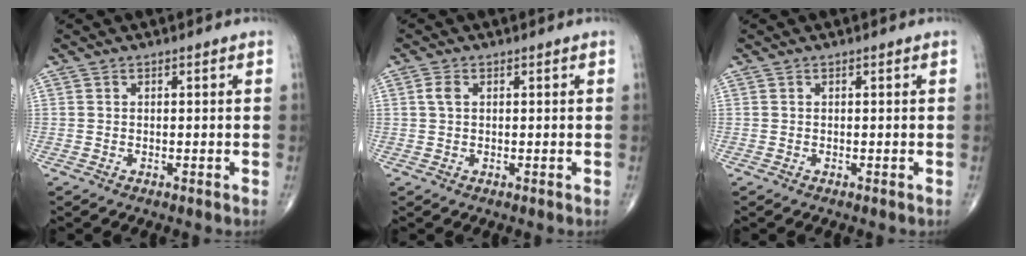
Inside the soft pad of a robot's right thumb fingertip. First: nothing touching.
{"total": 1.9, "force": [0.5, 1.2, 1.4], "torque": [-0.032, 0.006, 0.008]}
{"total": 0.0}